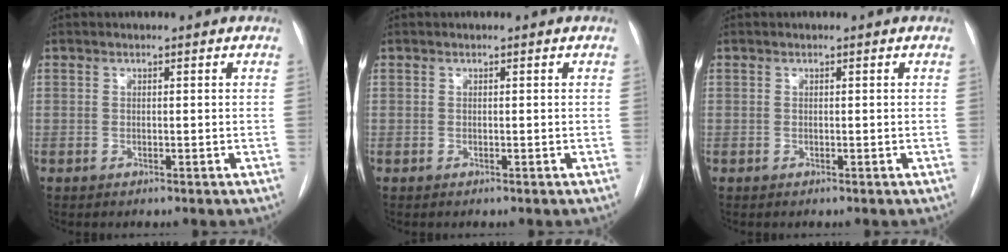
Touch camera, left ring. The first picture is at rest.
{"total": 0.0}
{"total": 0.0}